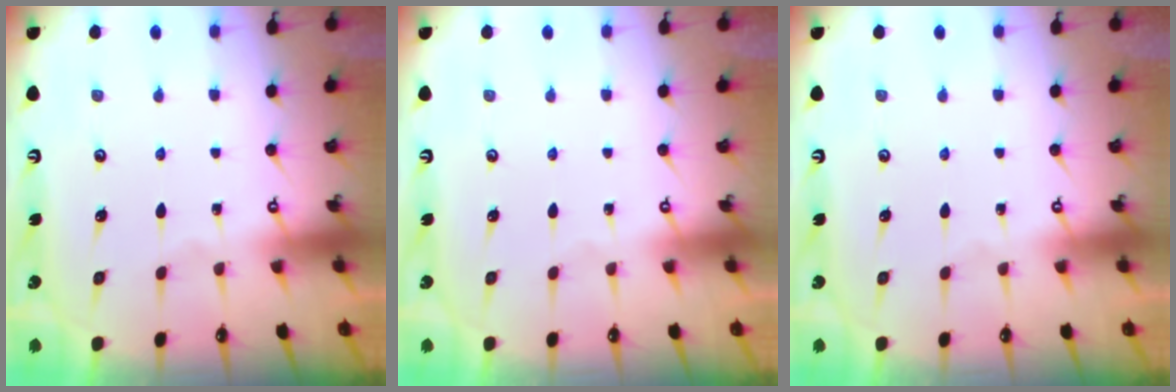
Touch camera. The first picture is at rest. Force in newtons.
{"total": 0.0}
{"total": 0.0}